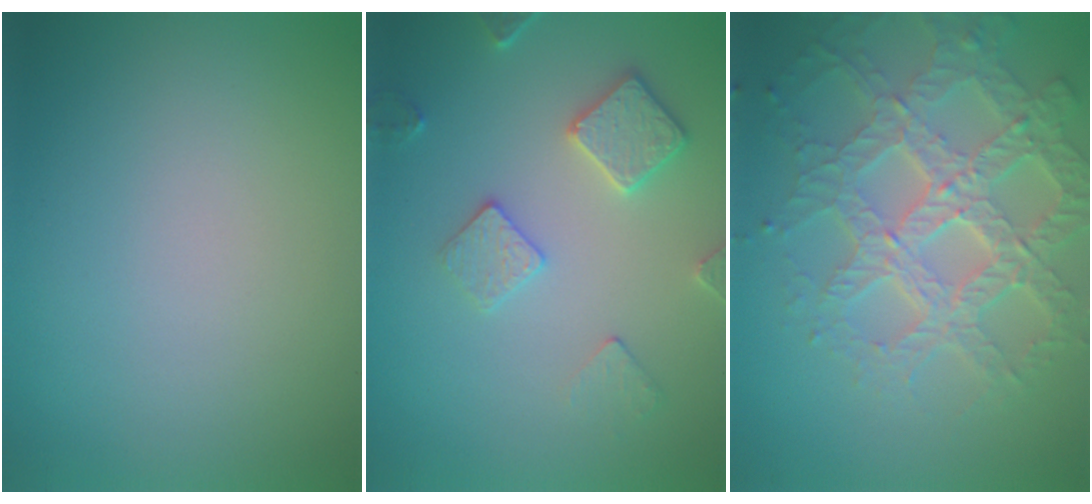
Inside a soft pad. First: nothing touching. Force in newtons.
{"total": 3.3, "press": 3.1, "slide": 0.9}
{"total": 7.8, "press": 5.6, "slide": 5.3}